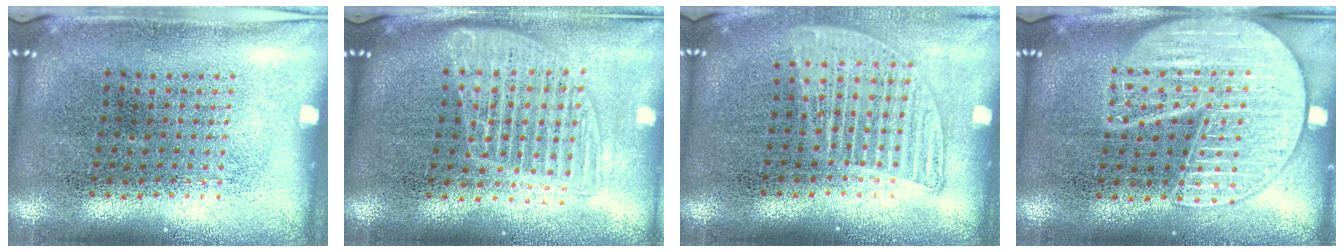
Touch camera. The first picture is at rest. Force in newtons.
{"total": 1.6, "press": 1.4, "slide": 0.8}
{"total": 1.2, "press": 1.1, "slide": 0.5}
{"total": 3.5, "press": 3.5, "slide": 0.3}